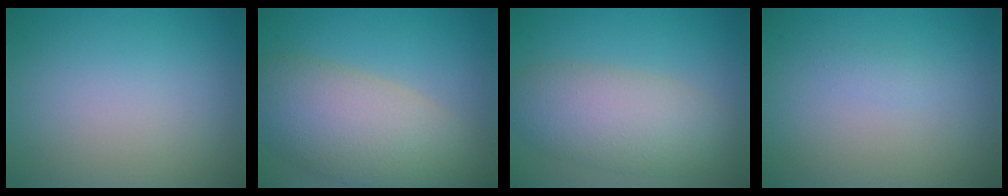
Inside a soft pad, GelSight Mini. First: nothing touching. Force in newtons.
{"total": 9.1, "press": 9.1, "slide": 0.5}
{"total": 6.3, "press": 6.3, "slide": 0.5}
{"total": 0.6, "press": 0.6, "slide": 0.0}